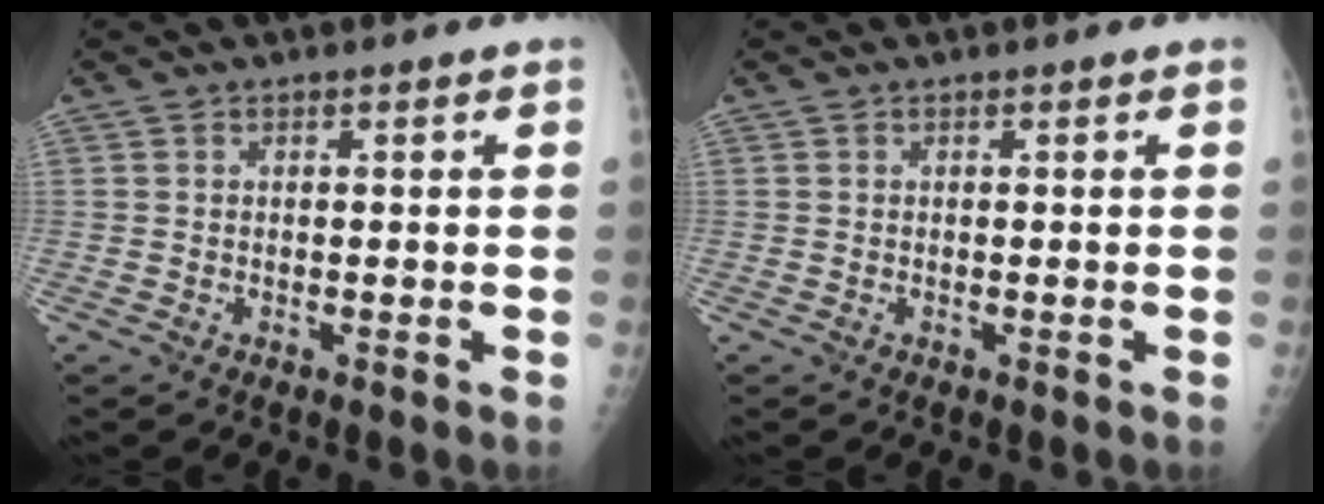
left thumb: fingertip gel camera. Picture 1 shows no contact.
{"total": 0.0}